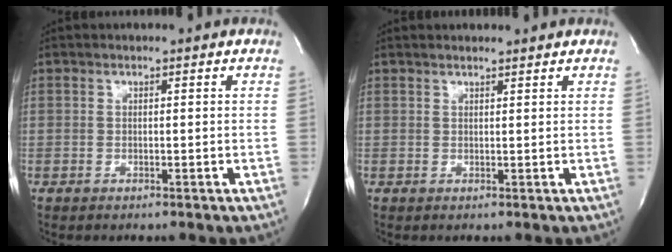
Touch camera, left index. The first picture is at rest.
{"total": 2.9, "force": [2.8, 0.3, 0.7], "torque": [-0.013, 0.014, 0.036]}